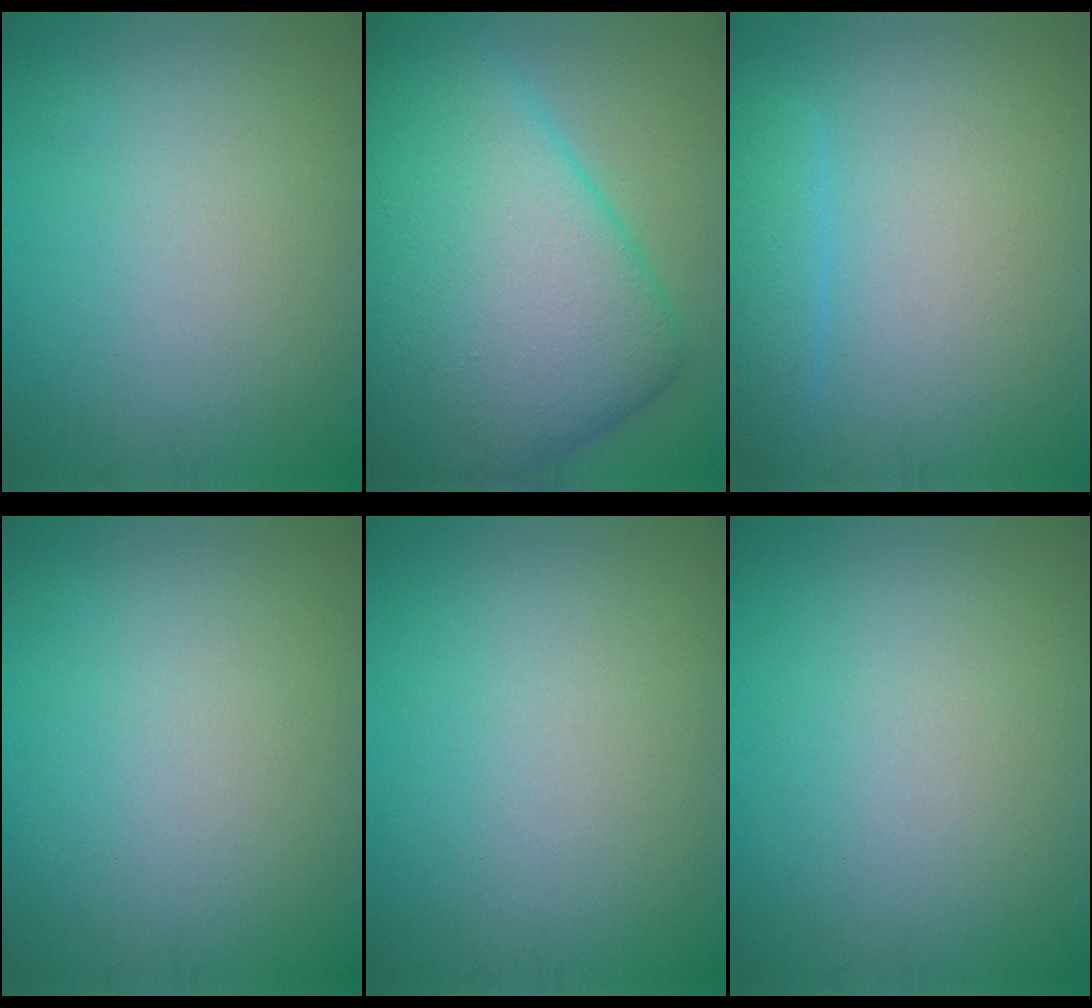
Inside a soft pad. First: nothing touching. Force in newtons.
{"total": 15.8, "press": 15.8, "slide": 0.1}
{"total": 2.1, "press": 2.1, "slide": 0.1}
{"total": 0.0}
{"total": 0.0}
{"total": 0.0}